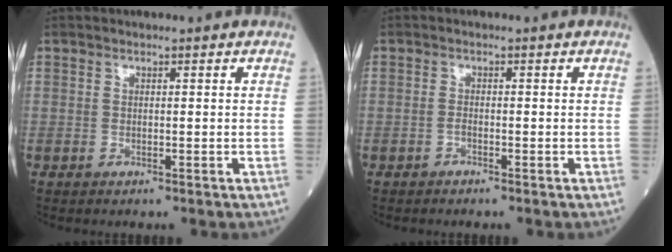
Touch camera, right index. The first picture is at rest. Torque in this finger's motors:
{"motor_torque": [-0.07, -0.02, -0.03, -0.01]}